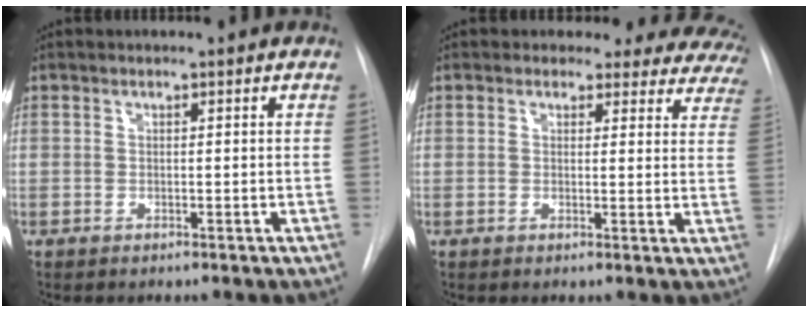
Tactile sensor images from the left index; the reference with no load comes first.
{"total": 14.2, "force": [12.8, 5.9, 1.7], "torque": [0.013, -0.033, 0.107]}